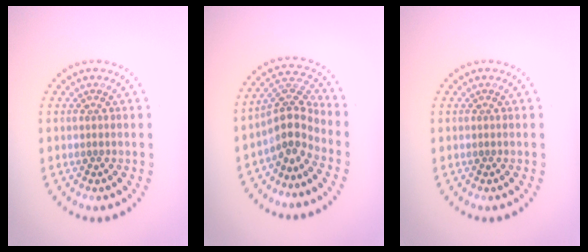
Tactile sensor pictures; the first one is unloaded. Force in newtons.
{"total": 3.6, "press": 2.6, "slide": 2.5}
{"total": 0.0}